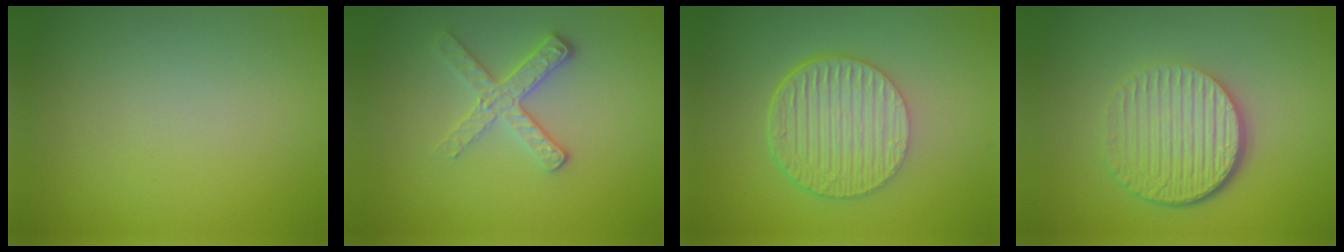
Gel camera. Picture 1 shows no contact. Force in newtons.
{"total": 2.7, "press": 2.4, "slide": 1.2}
{"total": 6.7, "press": 4.5, "slide": 5.0}
{"total": 6.2, "press": 4.2, "slide": 4.5}